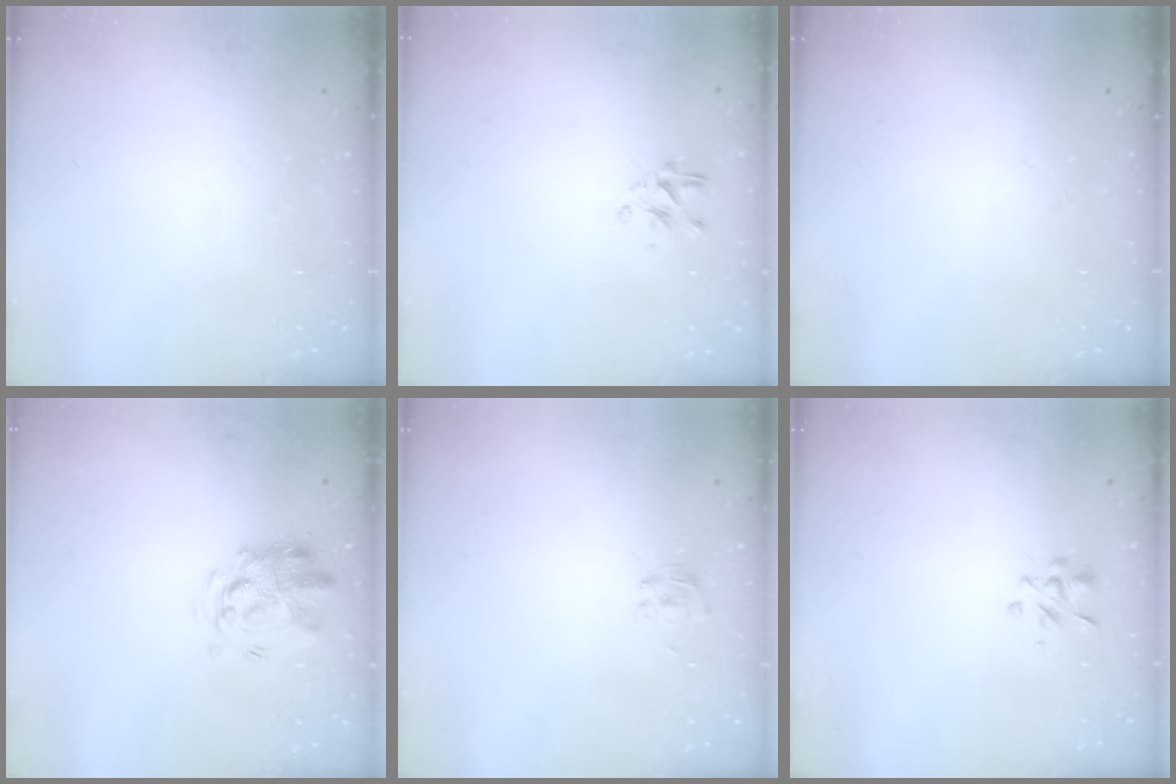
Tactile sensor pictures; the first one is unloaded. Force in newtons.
{"total": 2.2, "press": 2.1, "slide": 0.8}
{"total": 0.0}
{"total": 3.3, "press": 3.2, "slide": 0.8}
{"total": 1.9, "press": 1.6, "slide": 1.0}
{"total": 2.9, "press": 2.7, "slide": 1.2}